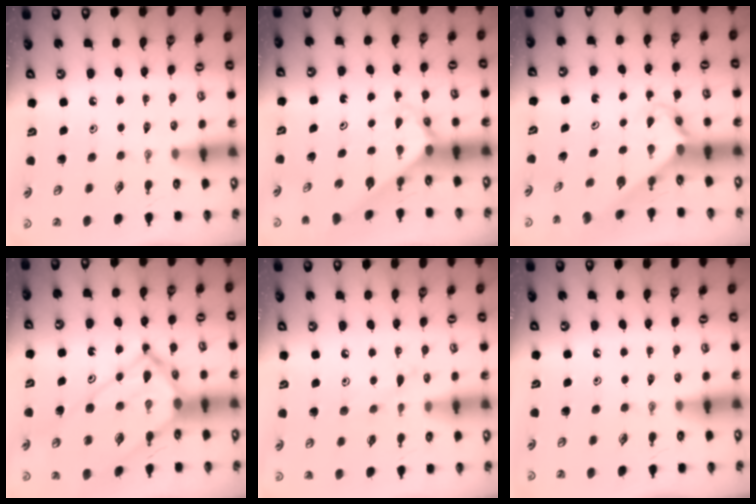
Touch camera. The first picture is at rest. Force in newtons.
{"total": 2.6, "press": 2.6, "slide": 0.1}
{"total": 2.6, "press": 2.6, "slide": 0.2}
{"total": 19.3, "press": 19.3, "slide": 1.8}
{"total": 6.7, "press": 6.7, "slide": 0.4}
{"total": 0.0}